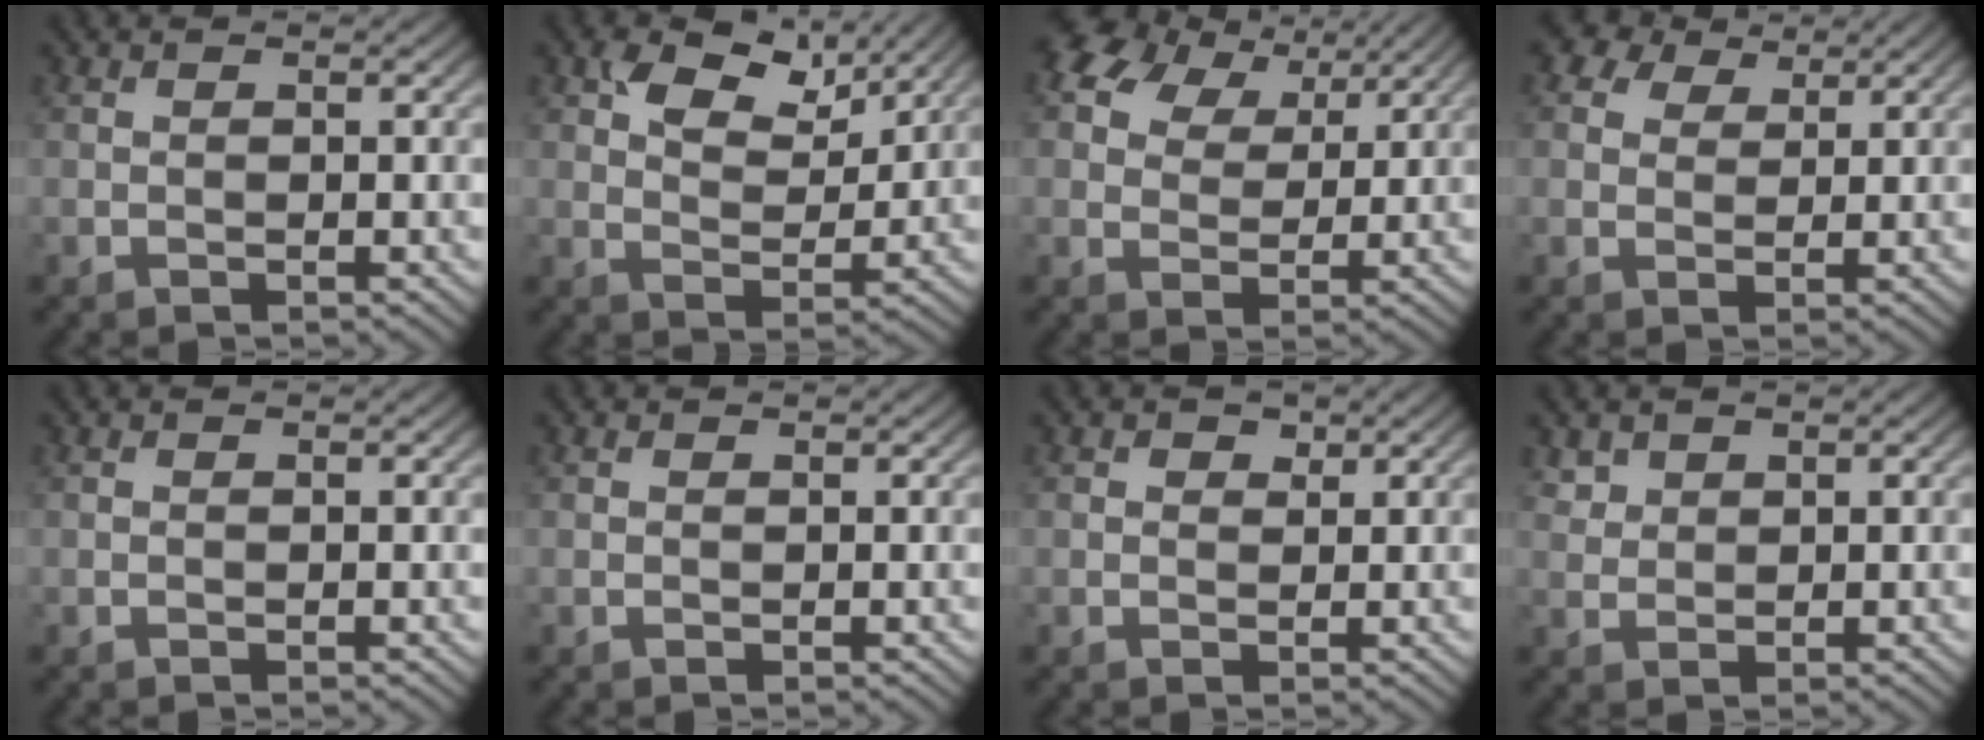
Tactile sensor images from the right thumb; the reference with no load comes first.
{"total": 7.2, "force": [4.2, 3.9, 4.3], "torque": [-0.078, -0.006, 0.074]}
{"total": 8.2, "force": [5.0, 5.0, 4.2], "torque": [-0.082, 0.013, 0.089]}
{"total": 4.7, "force": [3.2, 2.9, 2.0], "torque": [-0.043, 0.001, 0.063]}
{"total": 0.0}
{"total": 0.0}
{"total": 1.2, "force": [0.8, 0.9, 0.4], "torque": [-0.007, 0.000, 0.011]}
{"total": 1.8, "force": [1.2, 1.2, 0.4], "torque": [-0.014, -0.003, 0.029]}